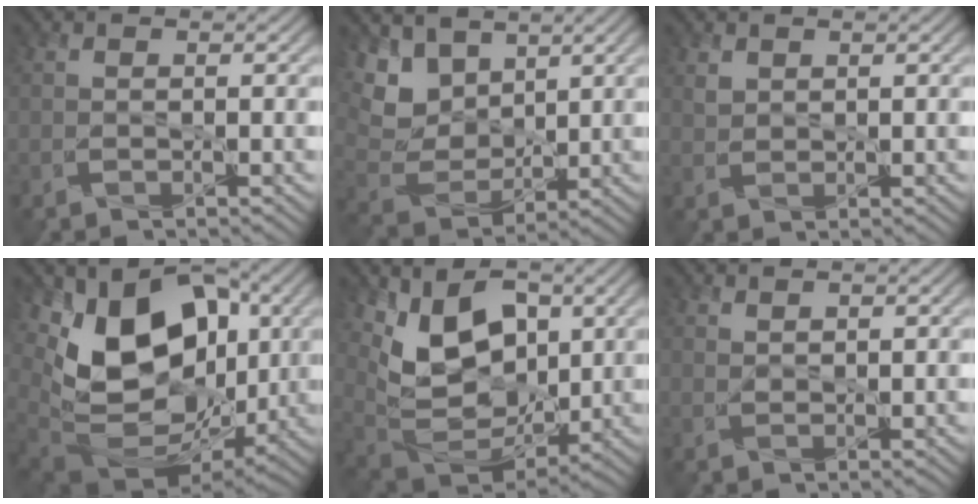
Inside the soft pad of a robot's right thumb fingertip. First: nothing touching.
{"total": 8.4, "force": [4.8, 5.5, 4.2], "torque": [-0.140, 0.000, 0.098]}
{"total": 1.5, "force": [1.1, 0.9, 0.3], "torque": [-0.010, -0.002, 0.024]}
{"total": 18.7, "force": [3.3, 12.8, 13.3], "torque": [-0.238, -0.015, 0.076]}
{"total": 12.4, "force": [3.8, 8.1, 8.6], "torque": [-0.173, -0.015, 0.075]}
{"total": 0.8, "force": [0.7, 0.3, 0.1], "torque": [-0.007, 0.000, 0.016]}